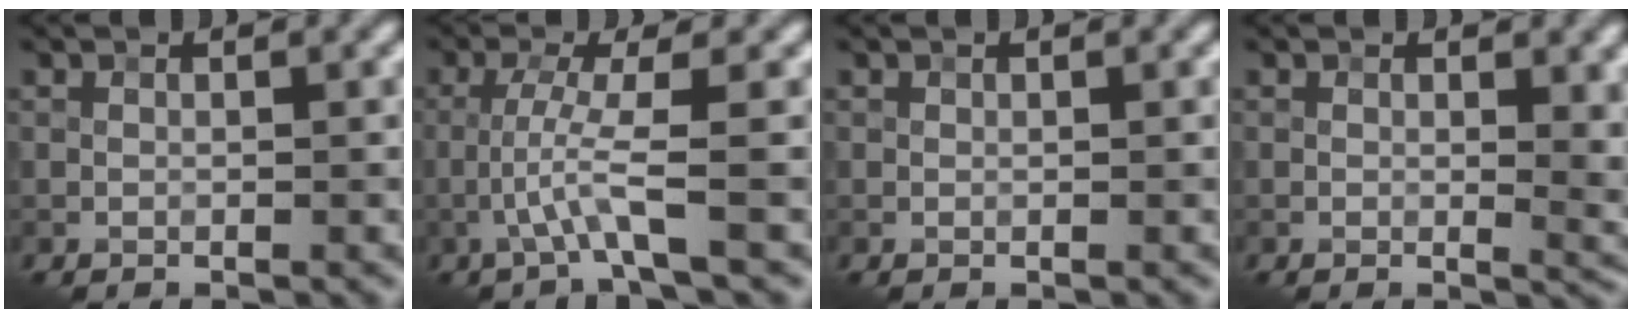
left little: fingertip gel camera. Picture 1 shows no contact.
{"total": 3.1, "force": [-1.2, -0.4, 2.8], "torque": [-0.064, 0.008, -0.028]}
{"total": 0.0}
{"total": 3.2, "force": [0.4, 1.5, 2.8], "torque": [-0.027, -0.006, 0.006]}